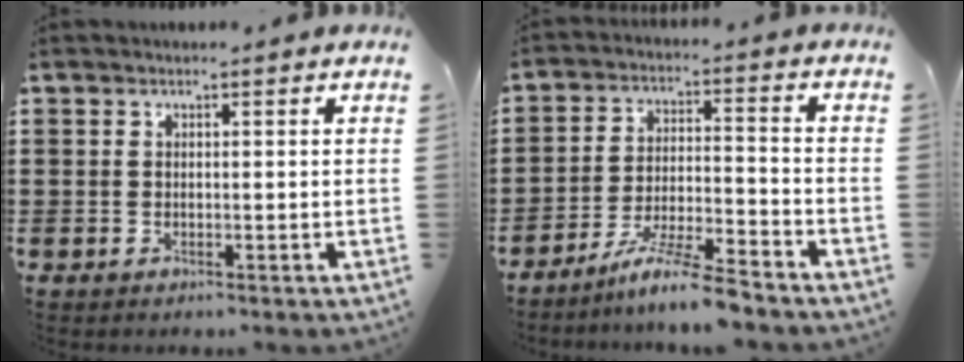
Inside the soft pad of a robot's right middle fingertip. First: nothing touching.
{"total": 7.8, "force": [-6.9, -0.3, 3.7], "torque": [-0.075, -0.007, -0.133]}